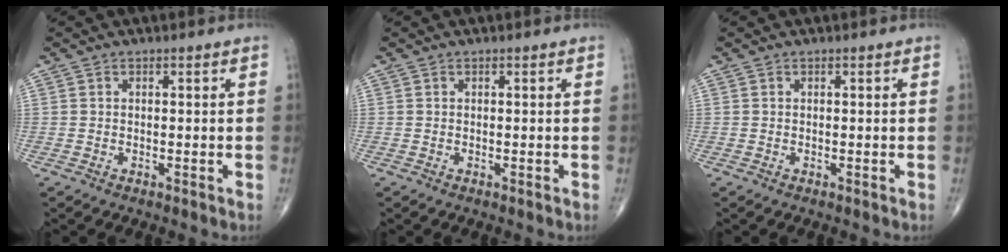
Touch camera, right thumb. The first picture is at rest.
{"total": 0.0}
{"total": 0.0}